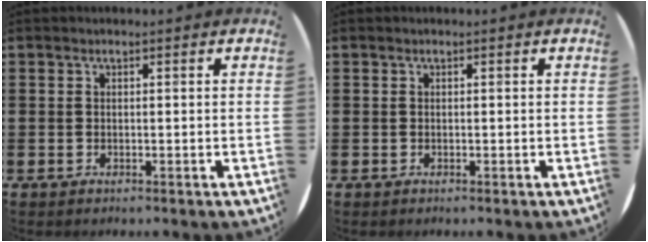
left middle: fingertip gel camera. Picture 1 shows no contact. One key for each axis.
{"total": 0.0}